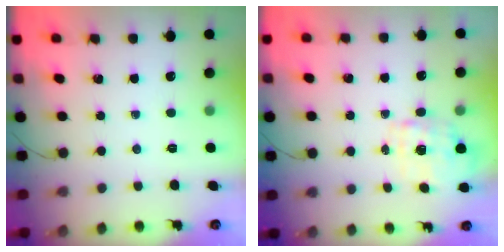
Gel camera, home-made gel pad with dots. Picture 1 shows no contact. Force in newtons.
{"total": 1.7, "press": 1.6, "slide": 0.5}